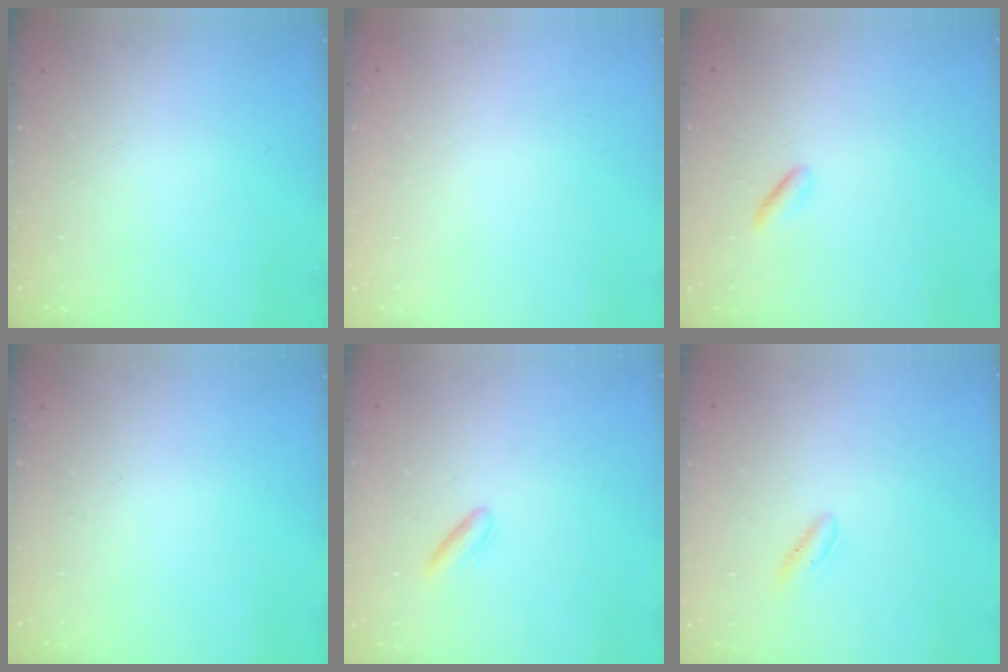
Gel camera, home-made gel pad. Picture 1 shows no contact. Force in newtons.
{"total": 2.0, "press": 2.0, "slide": 0.1}
{"total": 1.0, "press": 0.7, "slide": 0.6}
{"total": 0.0}
{"total": 3.4, "press": 3.1, "slide": 1.4}
{"total": 1.9, "press": 1.8, "slide": 0.6}